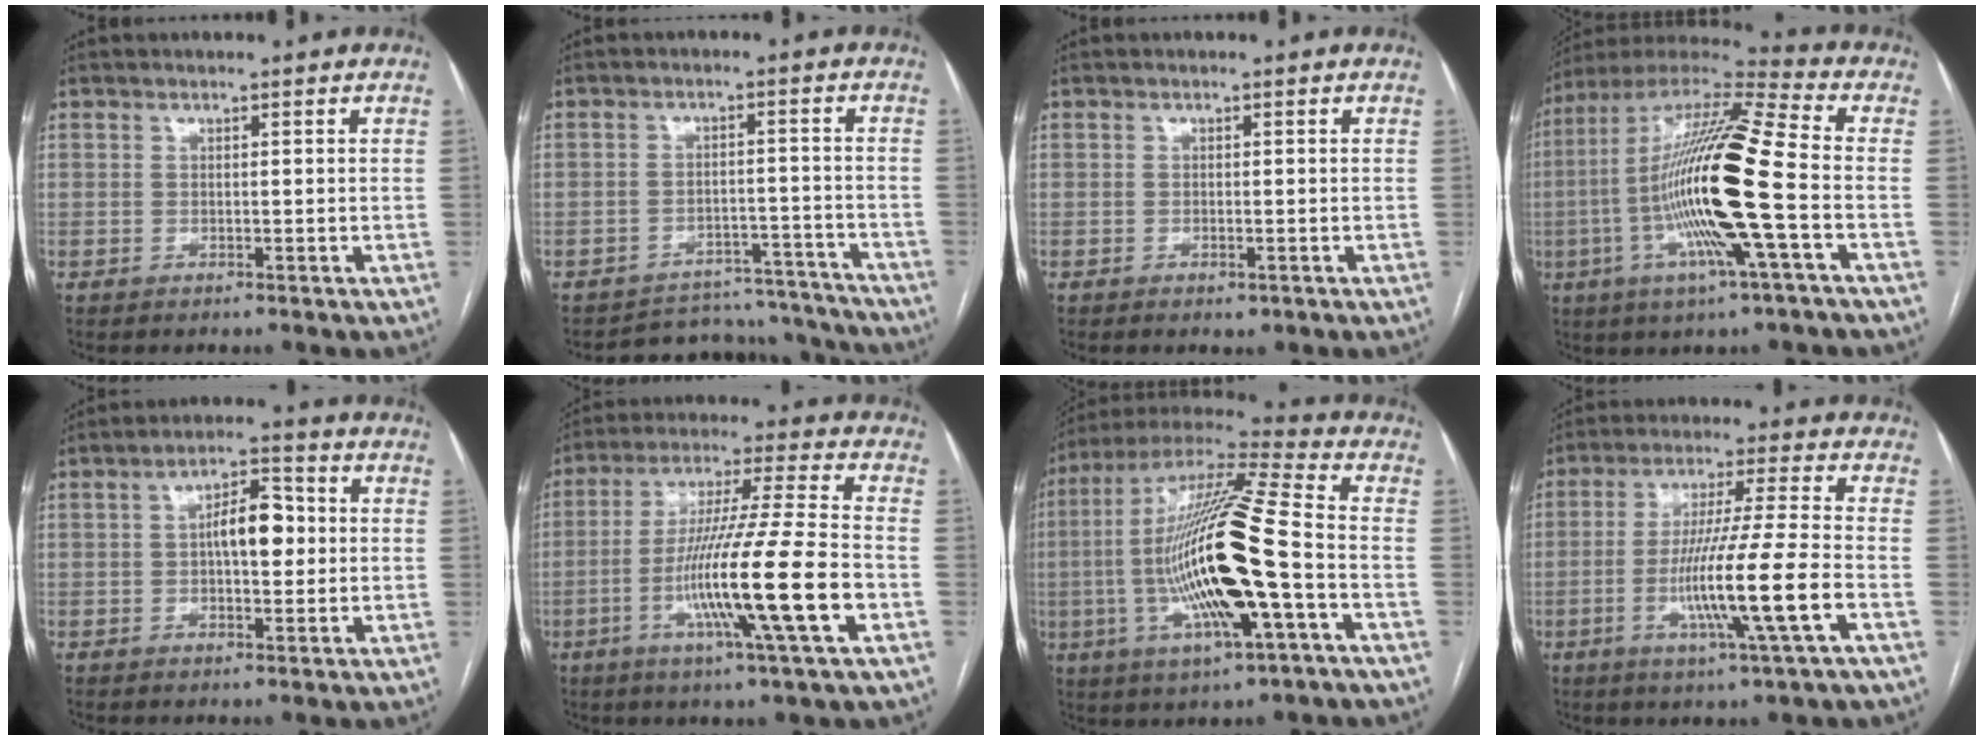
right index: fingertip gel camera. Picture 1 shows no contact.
{"total": 12.7, "force": [-12.2, 3.4, -0.2], "torque": [0.019, 0.034, -0.152]}
{"total": 1.1, "force": [-0.6, 0.5, 0.8], "torque": [-0.009, -0.001, -0.003]}
{"total": 21.0, "force": [-3.7, 0.9, 20.7], "torque": [-0.408, -0.009, -0.080]}
{"total": 7.2, "force": [0.3, 2.9, 6.6], "torque": [-0.108, 0.019, 0.004]}
{"total": 18.3, "force": [-5.2, -0.6, 17.5], "torque": [-0.320, -0.016, -0.097]}
{"total": 22.7, "force": [-3.8, 2.6, 22.2], "torque": [-0.458, -0.012, -0.071]}
{"total": 13.8, "force": [-4.0, -1.0, 13.2], "torque": [-0.249, -0.013, -0.077]}